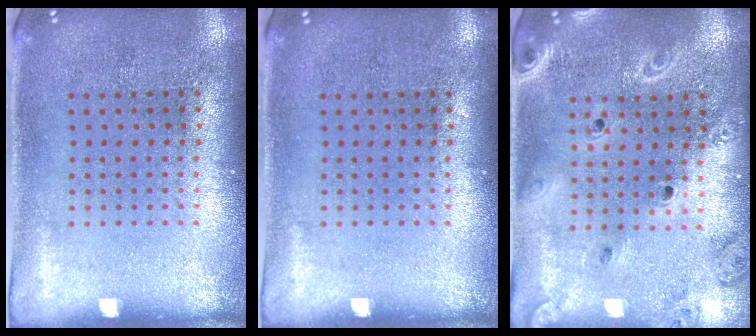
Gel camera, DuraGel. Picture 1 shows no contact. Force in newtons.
{"total": 0.0}
{"total": 2.1, "press": 1.9, "slide": 0.9}